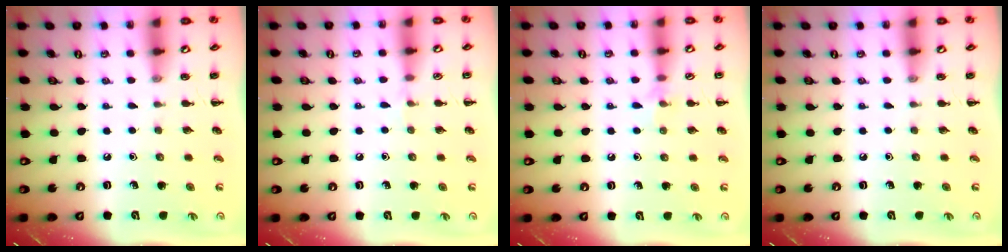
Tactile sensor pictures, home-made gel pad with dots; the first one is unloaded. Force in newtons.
{"total": 3.8, "press": 3.5, "slide": 1.4}
{"total": 5.3, "press": 5.1, "slide": 1.2}
{"total": 0.0}